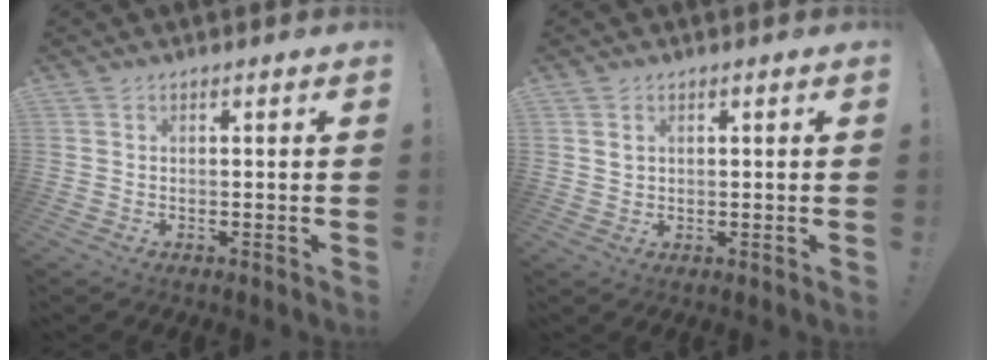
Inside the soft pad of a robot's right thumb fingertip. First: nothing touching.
{"total": 1.9, "force": [1.0, 1.6, 0.4], "torque": [0.006, -0.002, 0.015]}